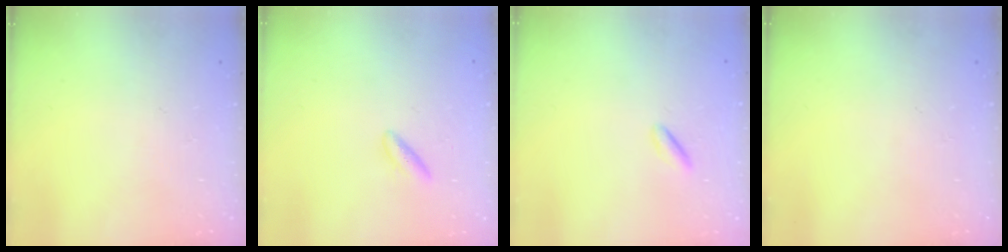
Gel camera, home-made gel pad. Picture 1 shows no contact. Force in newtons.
{"total": 2.9, "press": 2.6, "slide": 1.4}
{"total": 1.1, "press": 0.8, "slide": 0.7}
{"total": 0.0}